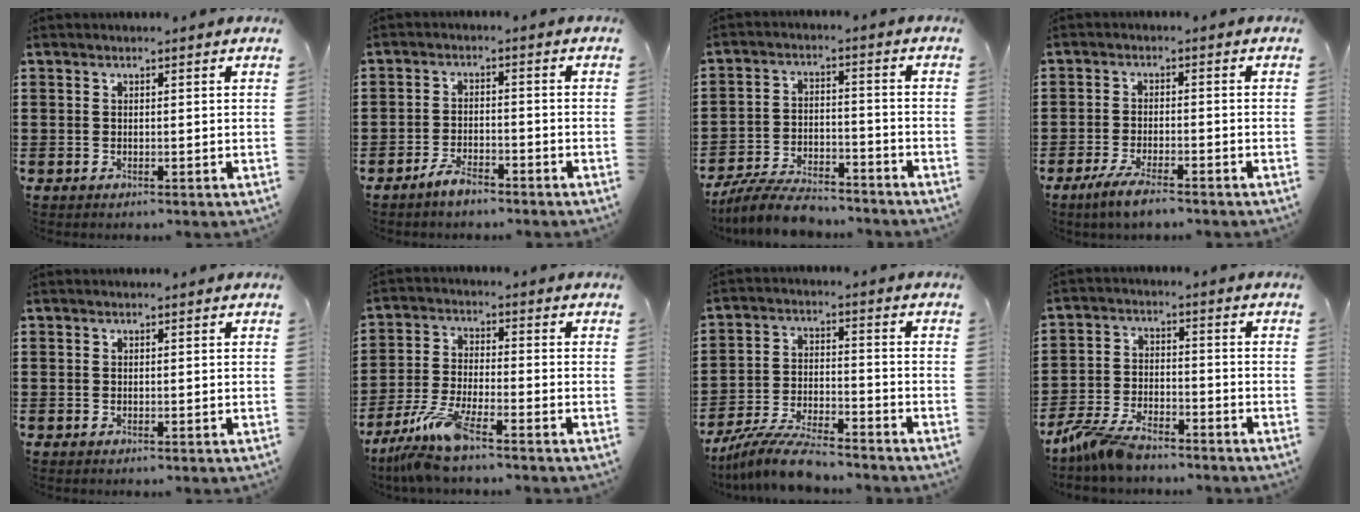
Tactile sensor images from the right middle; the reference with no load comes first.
{"total": 3.4, "force": [-2.9, 0.9, 1.3], "torque": [-0.030, 0.005, -0.058]}
{"total": 7.7, "force": [-7.1, 1.6, 2.6], "torque": [-0.045, 0.013, -0.133]}
{"total": 3.8, "force": [-3.0, 0.5, 2.2], "torque": [-0.050, -0.002, -0.061]}
{"total": 0.0}
{"total": 8.0, "force": [-6.4, 0.7, 4.9], "torque": [-0.114, -0.018, -0.127]}
{"total": 8.5, "force": [-7.8, 0.9, 3.3], "torque": [-0.069, 0.008, -0.150]}
{"total": 6.8, "force": [-6.1, 1.8, 2.5], "torque": [-0.071, 0.003, -0.124]}